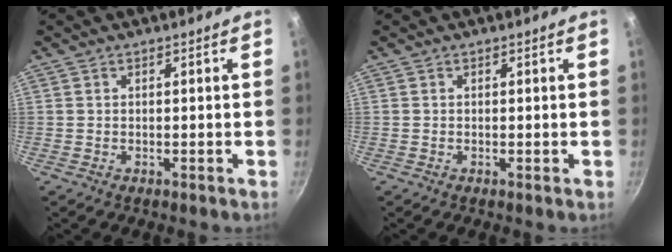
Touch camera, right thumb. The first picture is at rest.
{"total": 0.0}